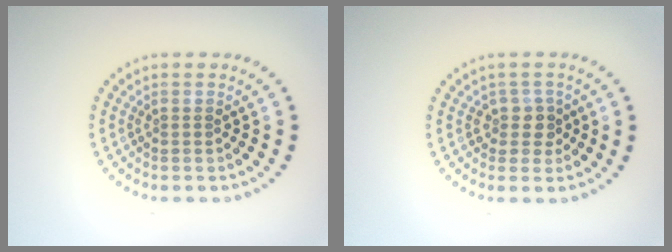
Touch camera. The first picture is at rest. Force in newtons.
{"total": 2.0, "press": 1.6, "slide": 1.2}